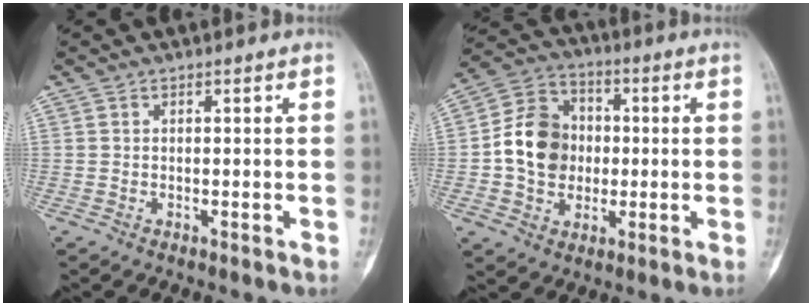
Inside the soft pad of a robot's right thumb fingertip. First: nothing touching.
{"total": 12.8, "force": [-0.3, 10.6, 7.0], "torque": [-0.096, 0.025, -0.012]}